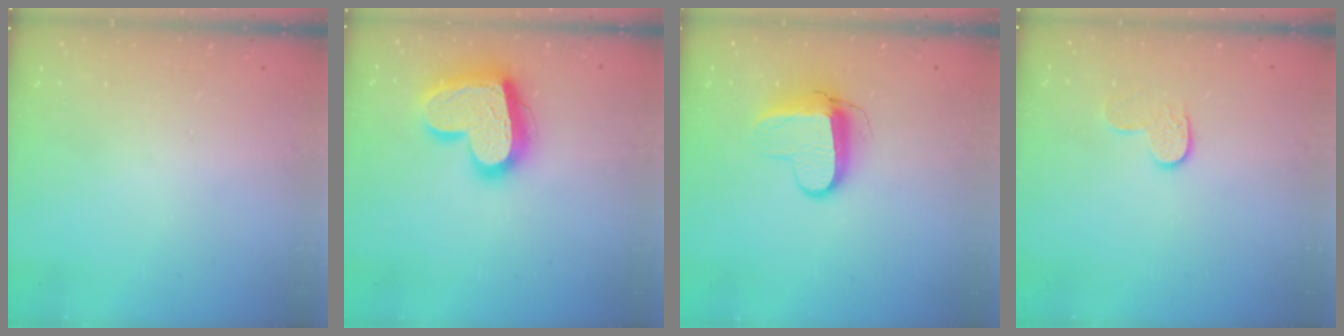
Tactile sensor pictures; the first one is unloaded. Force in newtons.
{"total": 19.9, "press": 19.9, "slide": 1.1}
{"total": 8.9, "press": 8.8, "slide": 1.0}
{"total": 7.3, "press": 7.3, "slide": 0.2}